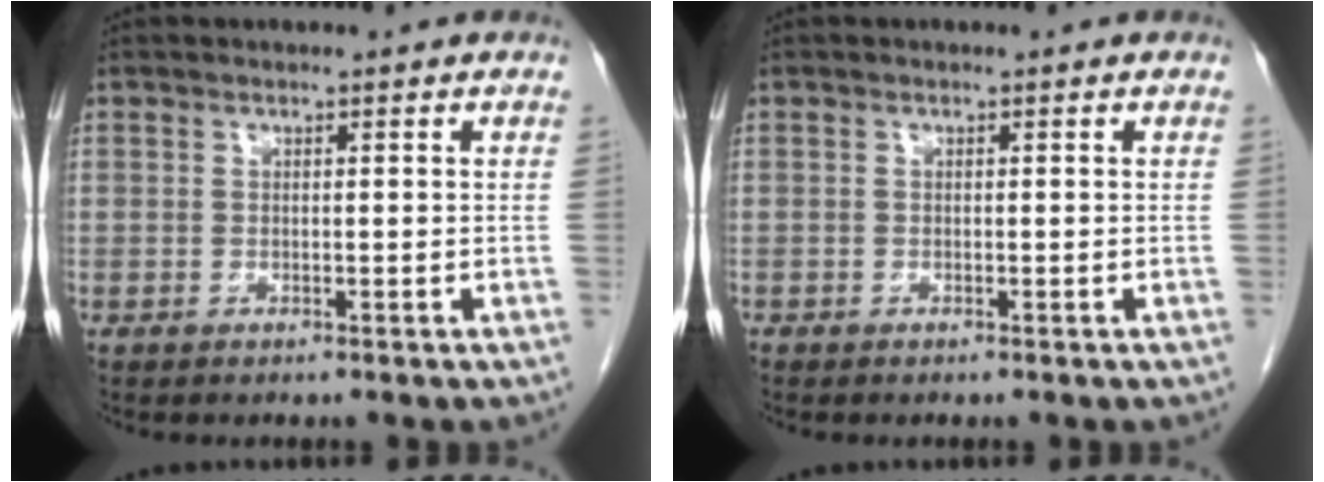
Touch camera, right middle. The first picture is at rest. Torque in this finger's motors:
{"motor_torque": [0.07, 0.05, -0.01, 0.00]}